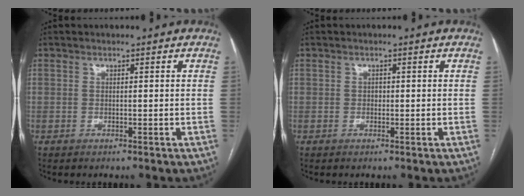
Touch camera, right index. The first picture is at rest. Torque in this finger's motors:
{"motor_torque": [0.08, 0.03, -0.02, 0.01]}